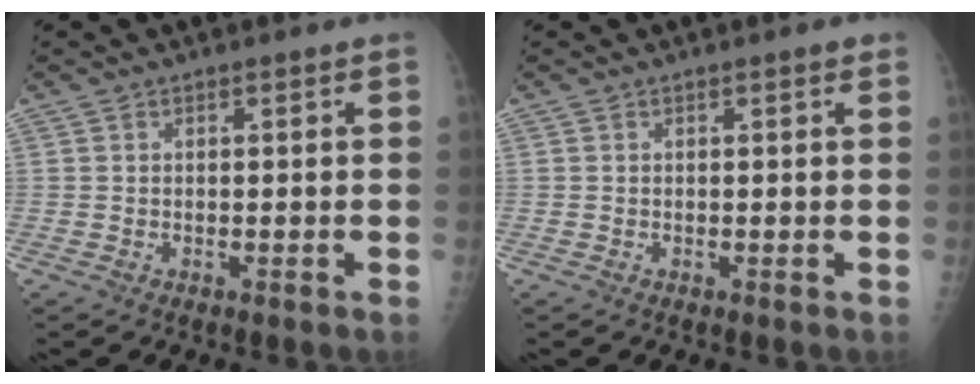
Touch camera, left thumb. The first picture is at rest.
{"total": 0.8, "force": [0.5, 0.2, 0.6], "torque": [-0.008, 0.000, 0.003]}